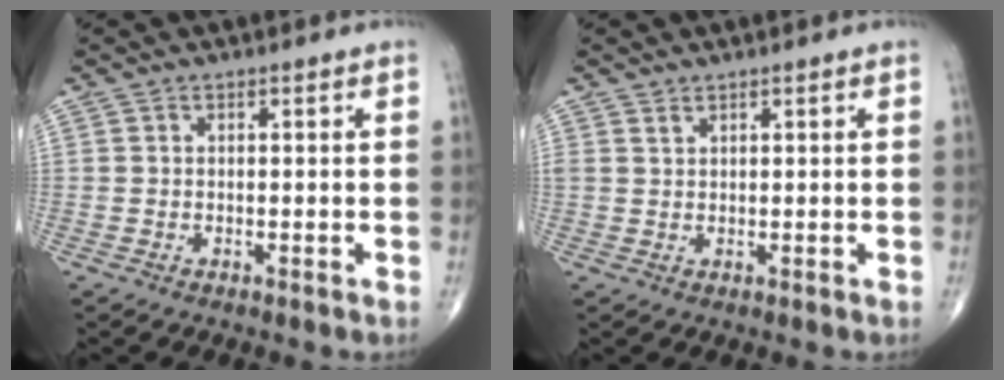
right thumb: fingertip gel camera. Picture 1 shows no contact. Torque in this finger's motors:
{"motor_torque": [-0.07, -0.48, 0.33, 0.33, 0.01]}